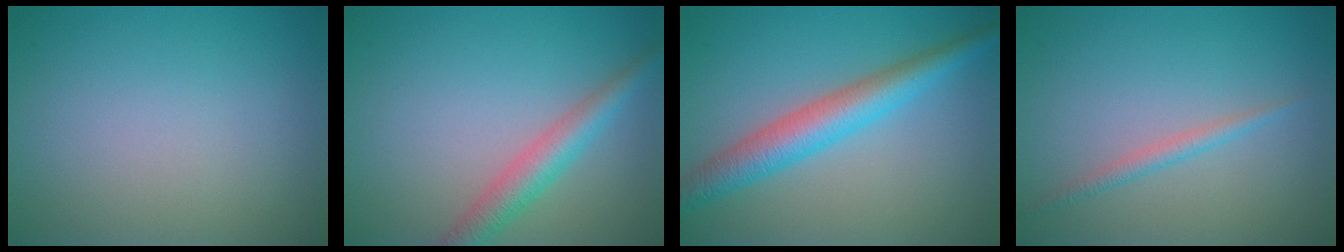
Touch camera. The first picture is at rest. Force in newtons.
{"total": 3.4, "press": 3.4, "slide": 0.1}
{"total": 5.0, "press": 5.0, "slide": 0.0}
{"total": 1.4, "press": 1.4, "slide": 0.0}